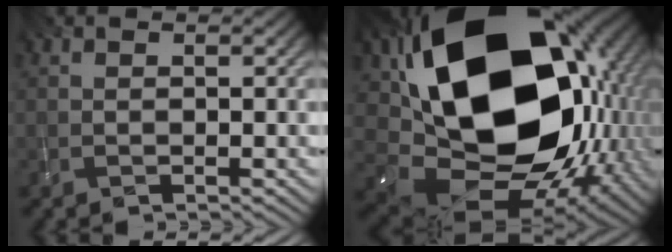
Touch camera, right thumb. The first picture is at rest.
{"total": 22.3, "force": [3.2, 15.8, 15.4], "torque": [-0.310, -0.065, 0.111]}